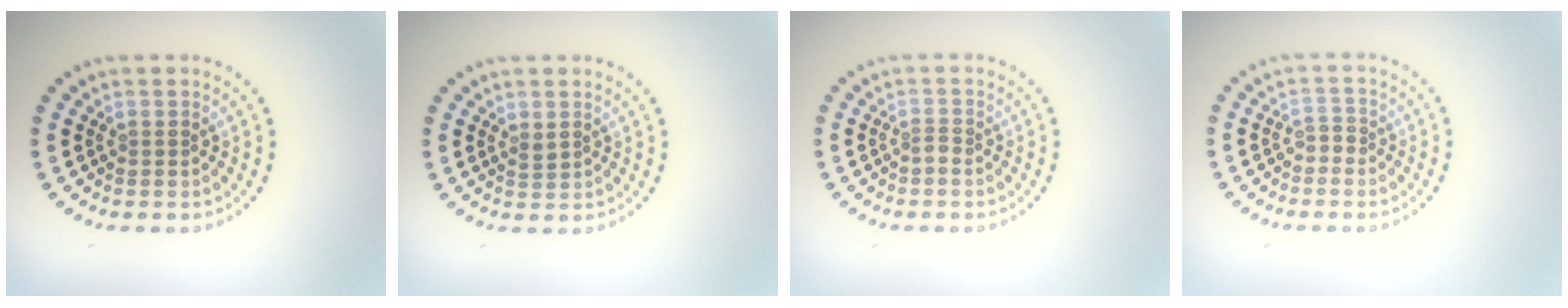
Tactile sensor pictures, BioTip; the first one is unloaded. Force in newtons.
{"total": 0.8, "press": 0.7, "slide": 0.4}
{"total": 0.9, "press": 0.5, "slide": 0.7}
{"total": 0.9, "press": 0.8, "slide": 0.5}